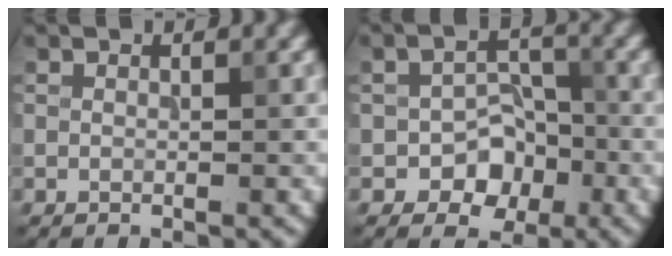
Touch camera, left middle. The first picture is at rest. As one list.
[{"total": 4.7, "force": [-2.0, 3.3, 2.7], "torque": [-0.028, 0.001, -0.035]}]